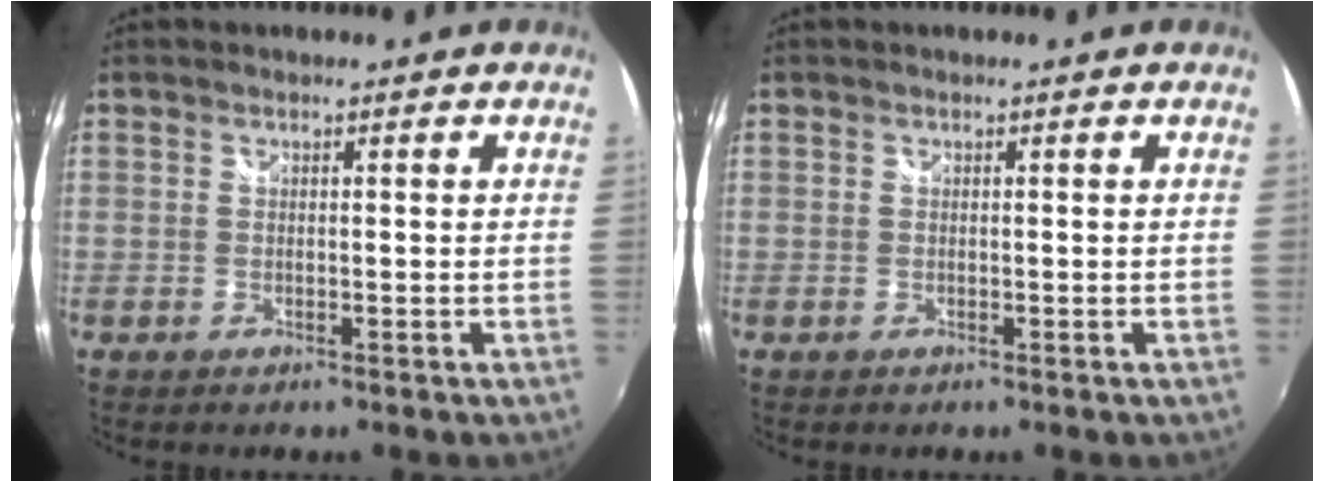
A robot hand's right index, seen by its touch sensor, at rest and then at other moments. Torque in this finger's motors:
{"motor_torque": [0.11, 0.09, -0.08, -0.01]}